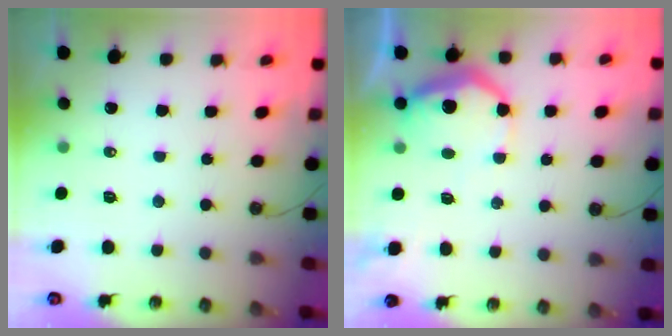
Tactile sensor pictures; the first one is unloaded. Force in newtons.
{"total": 12.0, "press": 11.9, "slide": 0.8}